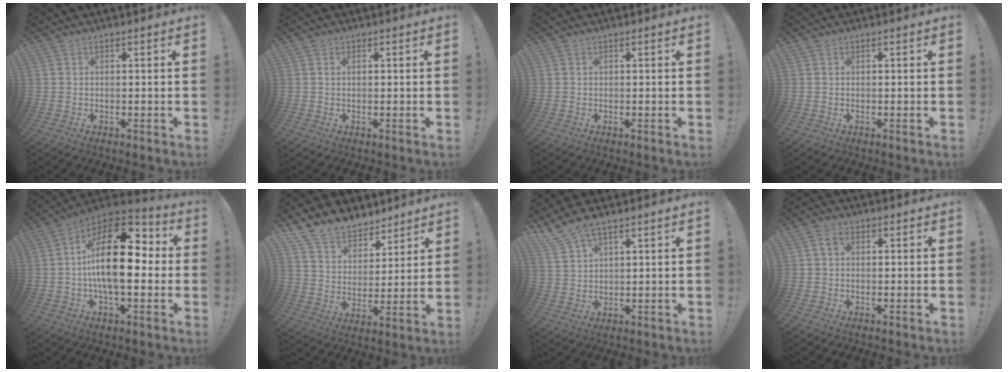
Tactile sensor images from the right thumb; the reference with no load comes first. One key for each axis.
{"total": 0.6, "fx": 0.3, "fy": 0.3, "fz": 0.4, "tx": -0.012, "ty": 0.002, "tz": 0.006}
{"total": 0.0}
{"total": 0.0}
{"total": 22.3, "fx": 0.9, "fy": 10.7, "fz": 19.6, "tx": -0.329, "ty": 0.003, "tz": 0.009}
{"total": 11.9, "fx": 10.0, "fy": 6.1, "fz": 2.2, "tx": -0.060, "ty": -0.076, "tz": 0.195}
{"total": 6.1, "fx": 4.9, "fy": 1.2, "fz": 3.5, "tx": -0.082, "ty": -0.018, "tz": 0.095}
{"total": 2.5, "fx": 0.4, "fy": 1.7, "fz": 1.7, "tx": -0.033, "ty": 0.008, "tz": 0.008}